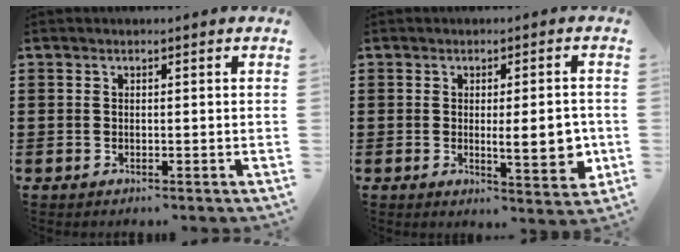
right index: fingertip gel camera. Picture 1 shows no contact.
{"total": 7.0, "force": [-0.6, 1.9, 6.7], "torque": [-0.089, -0.012, -0.011]}